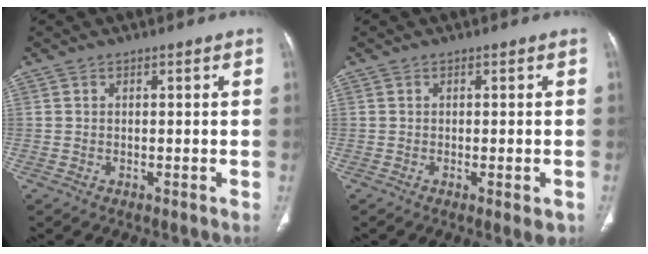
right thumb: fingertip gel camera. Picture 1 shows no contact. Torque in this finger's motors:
{"motor_torque": [-0.20, -0.20, -0.41, 0.05, 0.00]}